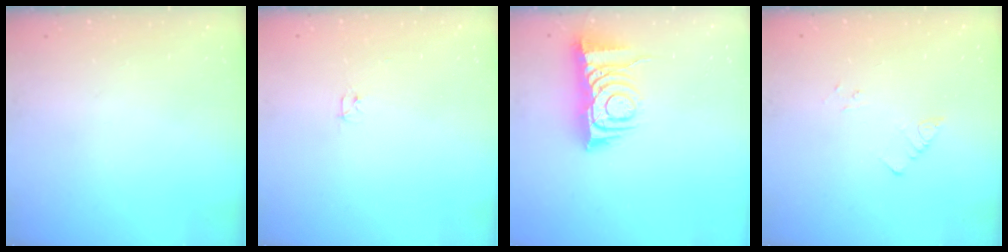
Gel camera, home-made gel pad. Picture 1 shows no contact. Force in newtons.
{"total": 2.4, "press": 2.3, "slide": 0.4}
{"total": 9.1, "press": 9.0, "slide": 1.0}
{"total": 5.3, "press": 5.2, "slide": 0.6}